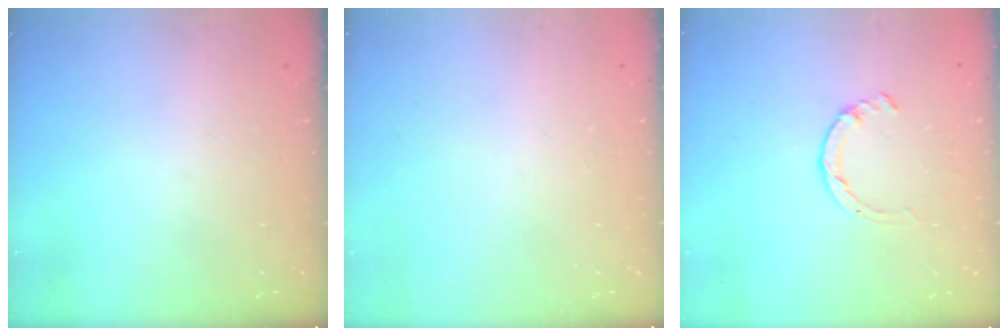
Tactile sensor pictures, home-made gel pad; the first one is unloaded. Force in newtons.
{"total": 0.0}
{"total": 1.4, "press": 1.4, "slide": 0.3}